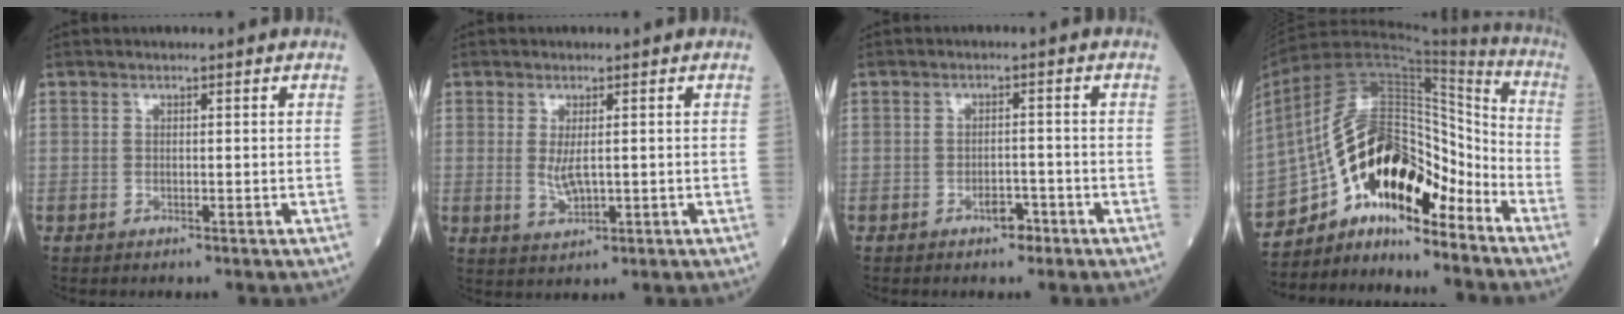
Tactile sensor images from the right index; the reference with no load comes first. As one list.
[{"total": 3.2, "force": [0.2, 1.1, 3.0], "torque": [-0.061, -0.008, 0.008]}, {"total": 2.3, "force": [-1.5, 1.2, 1.3], "torque": [-0.018, 0.004, -0.022]}, {"total": 18.0, "force": [-12.3, 6.5, 11.5], "torque": [-0.208, 0.054, -0.216]}]